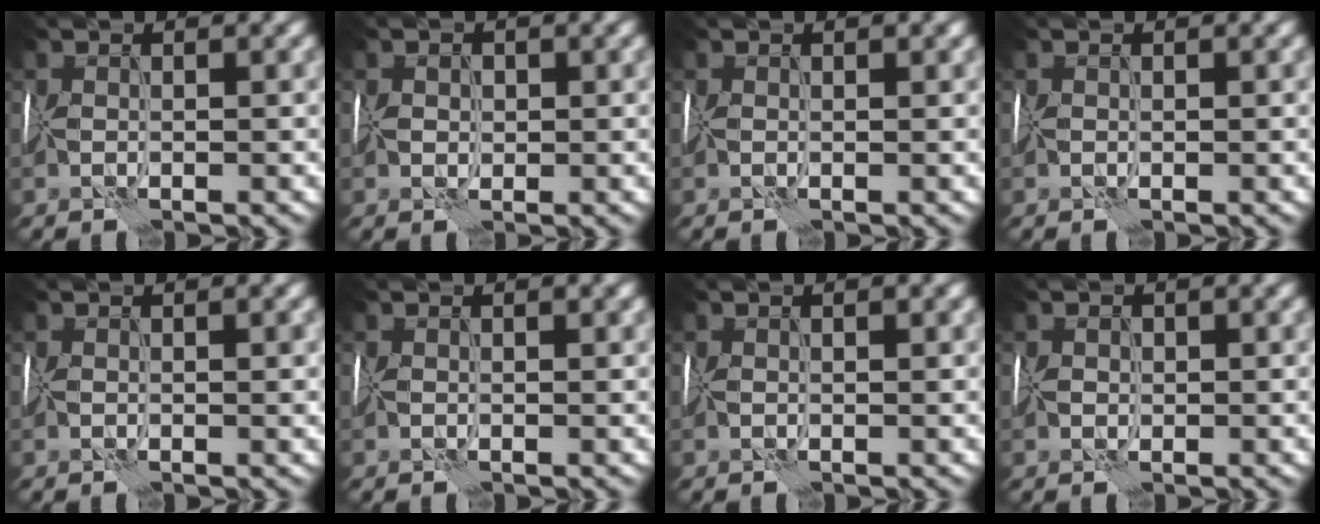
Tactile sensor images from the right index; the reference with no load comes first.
{"total": 1.2, "force": [0.3, 1.0, 0.5], "torque": [-0.009, 0.000, 0.003]}
{"total": 0.6, "force": [0.4, 0.2, 0.3], "torque": [-0.001, 0.002, 0.005]}
{"total": 0.0}
{"total": 0.8, "force": [0.2, 0.2, 0.7], "torque": [-0.010, -0.001, 0.004]}
{"total": 0.5, "force": [0.3, 0.2, 0.4], "torque": [-0.002, 0.001, 0.005]}
{"total": 0.6, "force": [0.3, 0.2, 0.5], "torque": [-0.003, 0.002, 0.004]}
{"total": 0.8, "force": [0.3, 0.7, 0.3], "torque": [-0.003, 0.001, 0.003]}